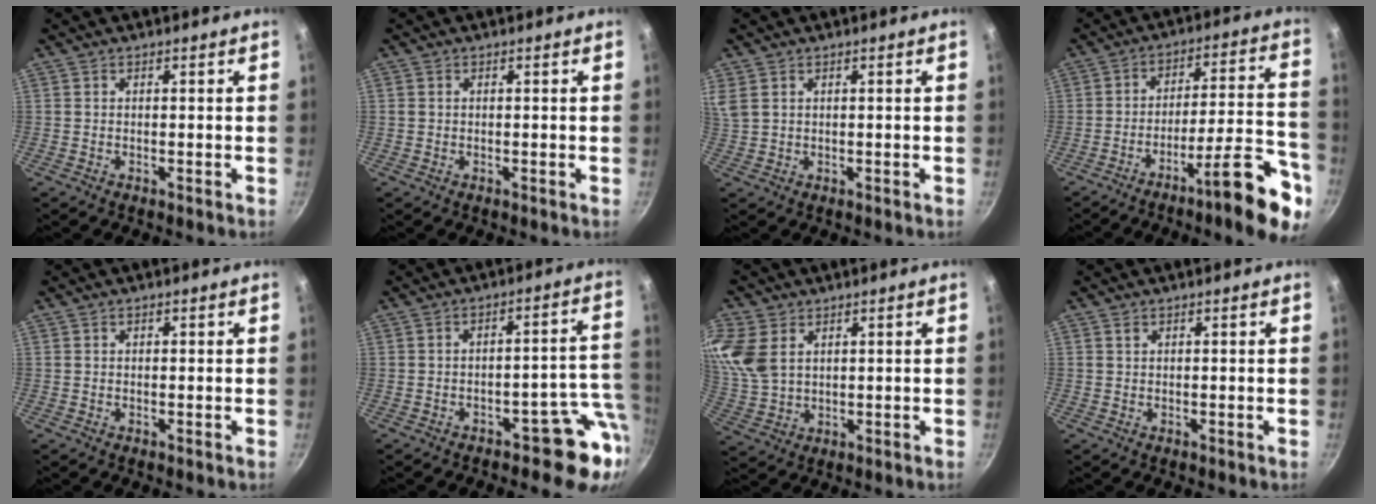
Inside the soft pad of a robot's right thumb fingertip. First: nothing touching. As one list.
[{"total": 0.6, "force": [0.1, 0.5, 0.3], "torque": [-0.005, 0.003, 0.003]}, {"total": 4.7, "force": [2.4, 3.0, 2.7], "torque": [-0.056, 0.006, 0.054]}, {"total": 17.5, "force": [-9.6, 4.0, 14.1], "torque": [-0.173, 0.062, -0.142]}, {"total": 0.5, "force": [0.2, 0.3, 0.3], "torque": [-0.004, 0.003, 0.005]}, {"total": 9.0, "force": [-4.5, 4.9, 6.1], "torque": [0.005, 0.052, -0.058]}, {"total": 9.8, "force": [3.8, 6.7, 6.0], "torque": [-0.120, -0.011, 0.082]}, {"total": 0.6, "force": [0.4, 0.4, 0.3], "torque": [-0.005, 0.000, 0.007]}]